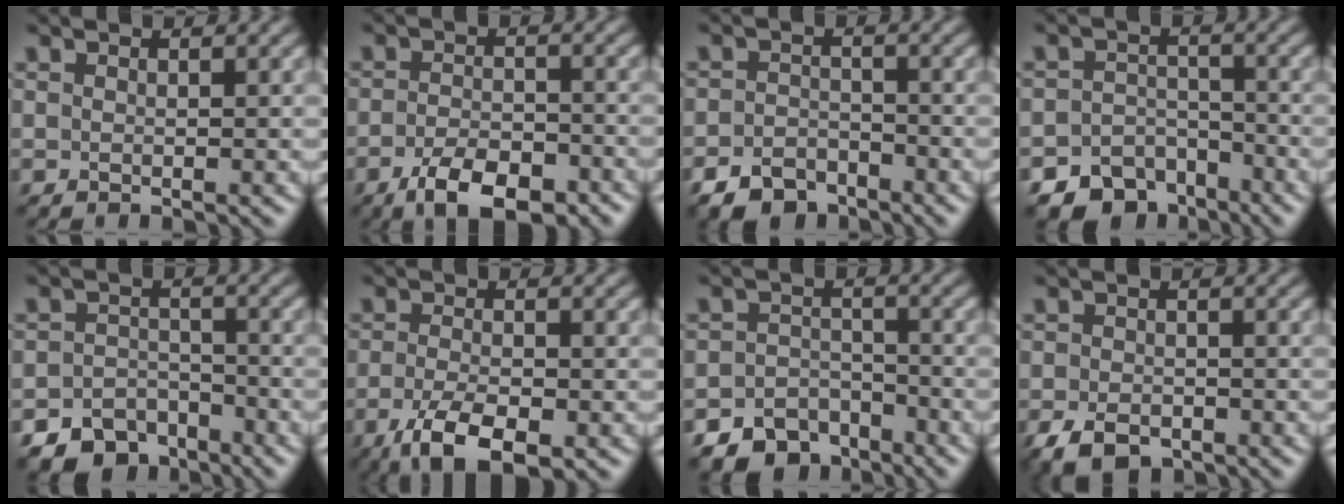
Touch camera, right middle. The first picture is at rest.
{"total": 6.2, "force": [-4.2, 2.5, 3.9], "torque": [-0.066, -0.003, -0.069]}
{"total": 3.7, "force": [-2.9, 2.0, 1.0], "torque": [-0.017, 0.000, -0.061]}
{"total": 9.7, "force": [-7.4, 6.1, 1.2], "torque": [-0.009, -0.033, -0.111]}
{"total": 7.5, "force": [-5.8, 4.6, 1.1], "torque": [-0.001, -0.017, -0.086]}
{"total": 5.6, "force": [-3.4, 2.0, 4.1], "torque": [-0.086, -0.011, -0.061]}
{"total": 6.6, "force": [-5.3, 3.8, 1.0], "torque": [-0.003, -0.012, -0.075]}
{"total": 3.9, "force": [-2.7, 2.2, 1.9], "torque": [-0.036, -0.004, -0.051]}